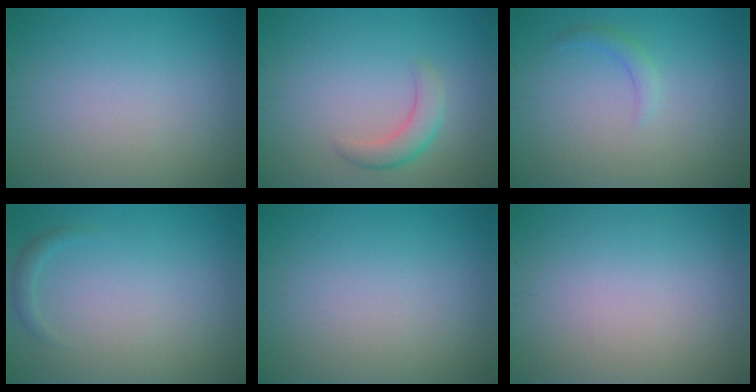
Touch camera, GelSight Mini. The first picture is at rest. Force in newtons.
{"total": 2.5, "press": 2.5, "slide": 0.0}
{"total": 1.1, "press": 1.1, "slide": 0.1}
{"total": 0.9, "press": 0.9, "slide": 0.1}
{"total": 0.0}
{"total": 0.0}